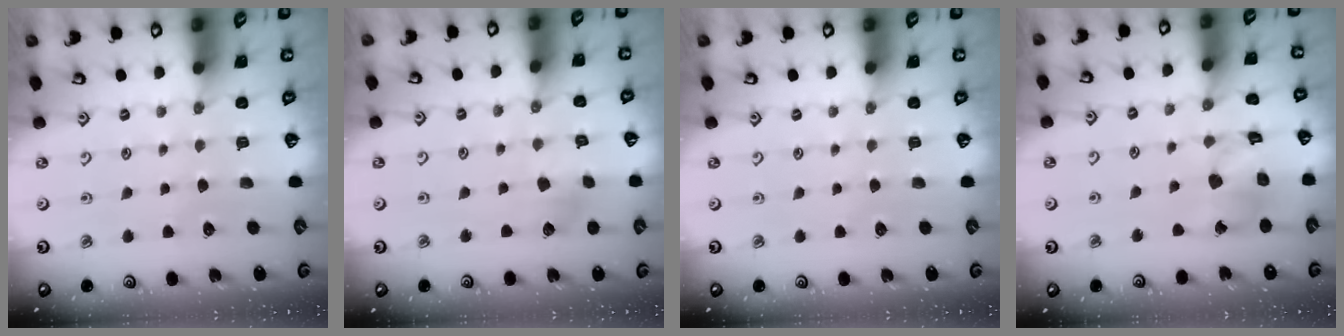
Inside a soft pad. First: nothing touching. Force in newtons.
{"total": 3.8, "press": 3.8, "slide": 0.5}
{"total": 0.0}
{"total": 13.1, "press": 13.0, "slide": 1.5}